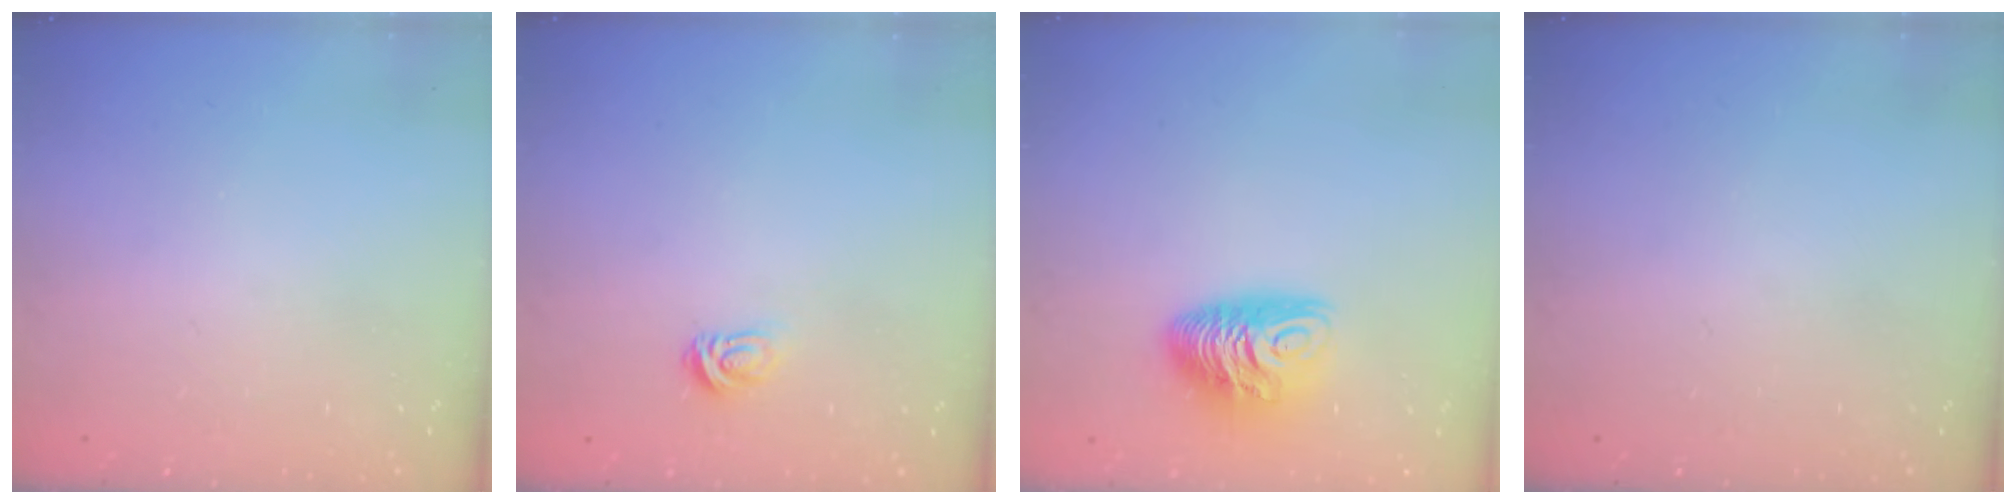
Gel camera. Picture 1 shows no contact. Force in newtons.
{"total": 3.1, "press": 3.1, "slide": 0.4}
{"total": 9.8, "press": 9.8, "slide": 0.3}
{"total": 0.0}